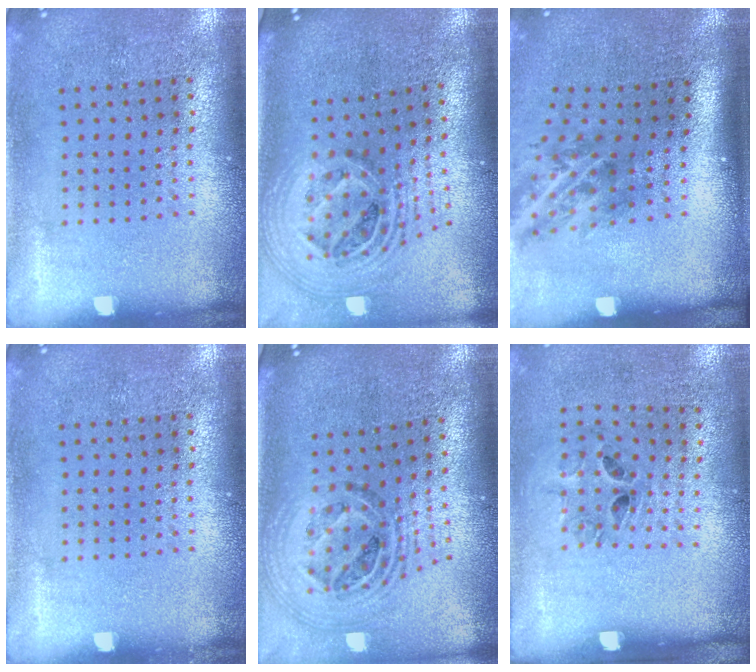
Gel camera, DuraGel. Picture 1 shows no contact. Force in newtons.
{"total": 2.7, "press": 1.9, "slide": 1.9}
{"total": 1.9, "press": 1.3, "slide": 1.5}
{"total": 0.0}
{"total": 1.7, "press": 1.4, "slide": 0.9}
{"total": 1.3, "press": 0.7, "slide": 1.2}